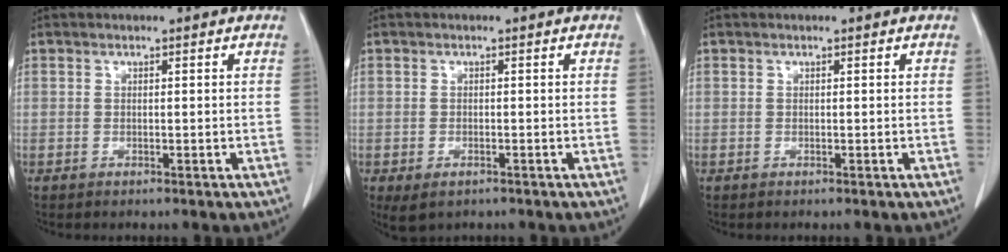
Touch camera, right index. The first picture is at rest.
{"total": 2.8, "force": [-1.5, 1.6, 1.9], "torque": [-0.036, -0.007, -0.012]}
{"total": 0.0}